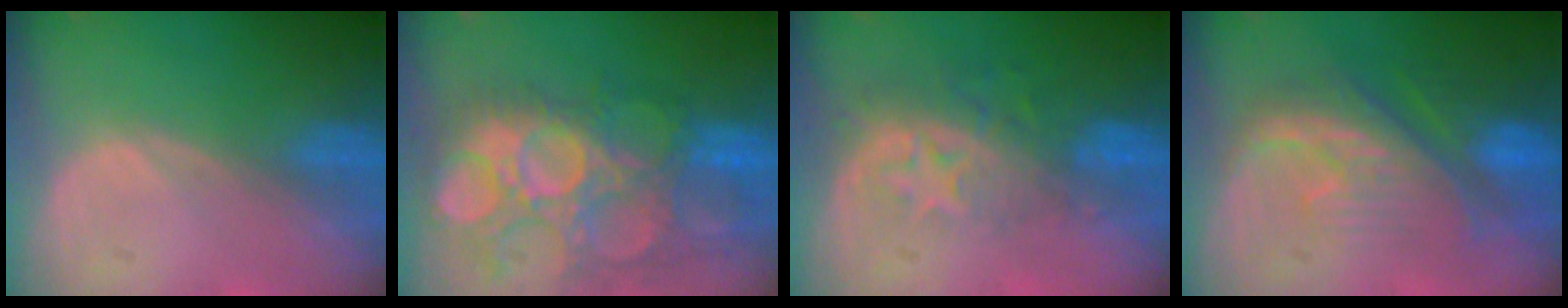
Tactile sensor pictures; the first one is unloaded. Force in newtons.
{"total": 13.1, "press": 12.1, "slide": 5.0}
{"total": 8.5, "press": 7.3, "slide": 4.4}
{"total": 10.0, "press": 9.0, "slide": 4.4}